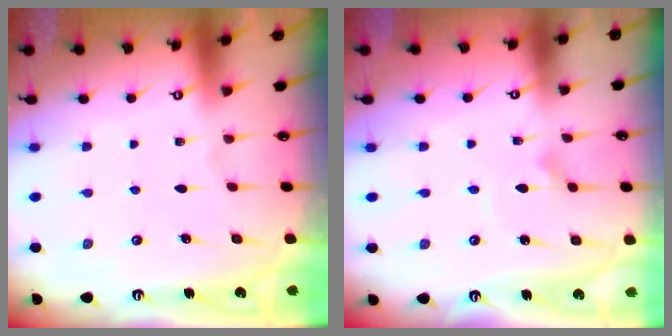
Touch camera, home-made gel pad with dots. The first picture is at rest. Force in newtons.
{"total": 3.0, "press": 3.0, "slide": 0.2}